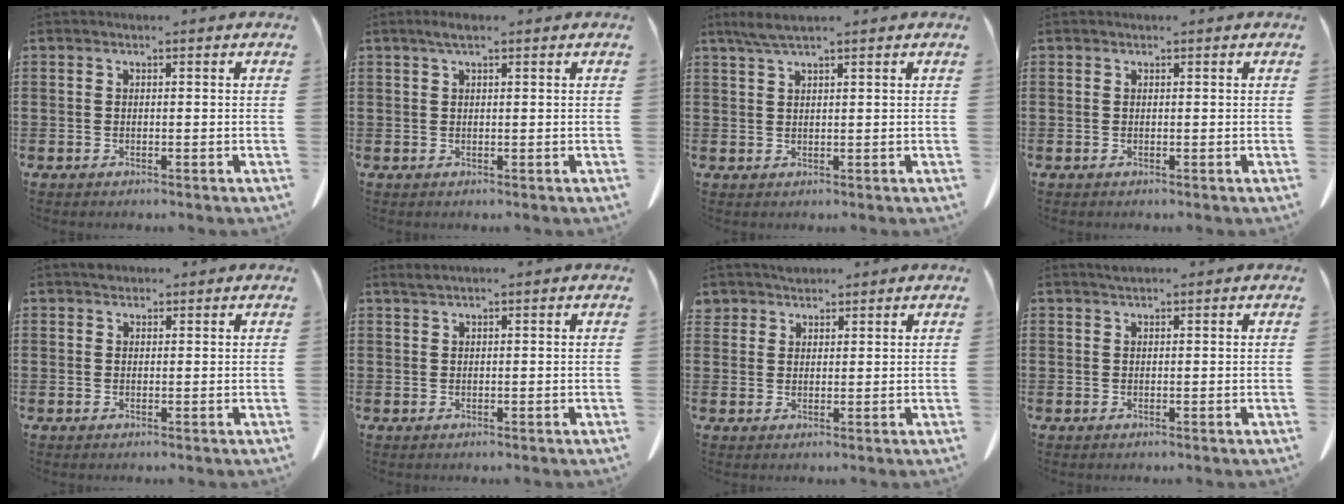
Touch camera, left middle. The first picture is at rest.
{"total": 1.6, "force": [0.8, 0.4, 1.4], "torque": [-0.027, 0.004, 0.013]}
{"total": 2.6, "force": [1.9, 0.2, 1.7], "torque": [-0.037, 0.001, 0.034]}
{"total": 0.0}
{"total": 1.1, "force": [0.9, 0.6, 0.1], "torque": [-0.004, 0.002, 0.018]}
{"total": 0.9, "force": [0.7, 0.0, 0.4], "torque": [-0.010, 0.000, 0.015]}
{"total": 2.5, "force": [2.2, 1.1, -0.2], "torque": [-0.004, 0.003, 0.044]}
{"total": 0.7, "force": [0.6, 0.1, 0.3], "torque": [-0.007, -0.001, 0.012]}